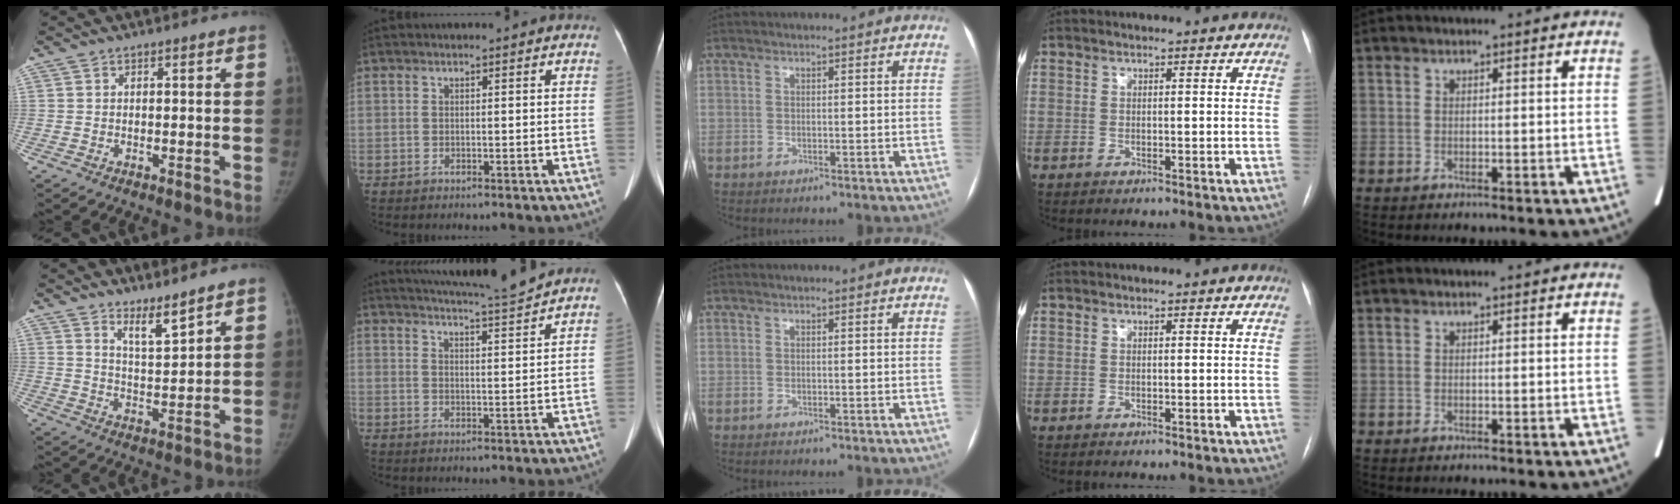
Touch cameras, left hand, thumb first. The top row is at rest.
{"thumb": {"total": 5.3, "force": [4.4, 0.8, 2.9], "torque": [-0.041, -0.048, 0.083]}, "index": {"total": 8.8, "force": [8.4, -1.8, 2.1], "torque": [-0.042, -0.013, 0.125]}}